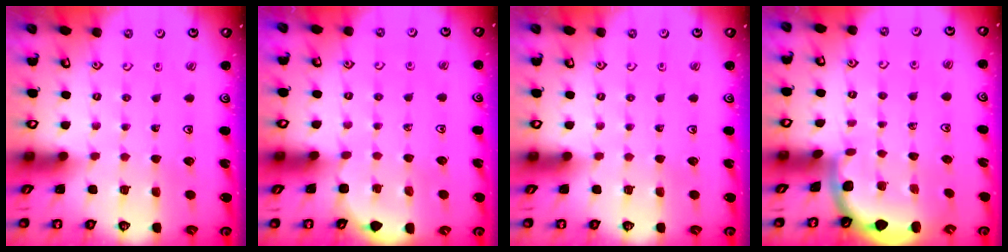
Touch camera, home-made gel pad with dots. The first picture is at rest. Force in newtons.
{"total": 2.6, "press": 2.6, "slide": 0.3}
{"total": 0.0}
{"total": 1.9, "press": 1.9, "slide": 0.0}